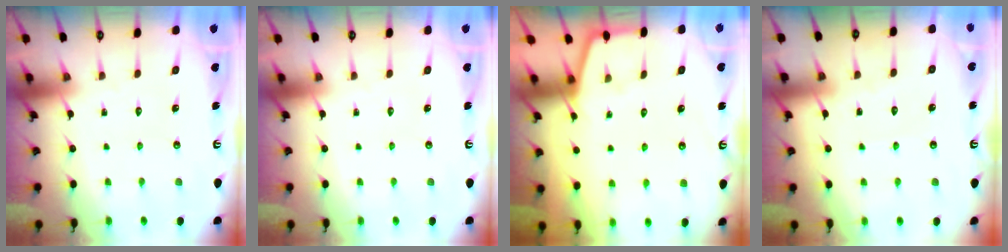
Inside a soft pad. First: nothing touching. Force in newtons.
{"total": 0.0}
{"total": 2.3, "press": 2.3, "slide": 0.4}
{"total": 6.3, "press": 6.3, "slide": 0.6}